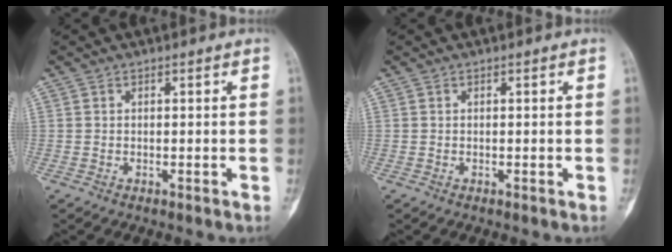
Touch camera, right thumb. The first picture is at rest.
{"total": 0.0}